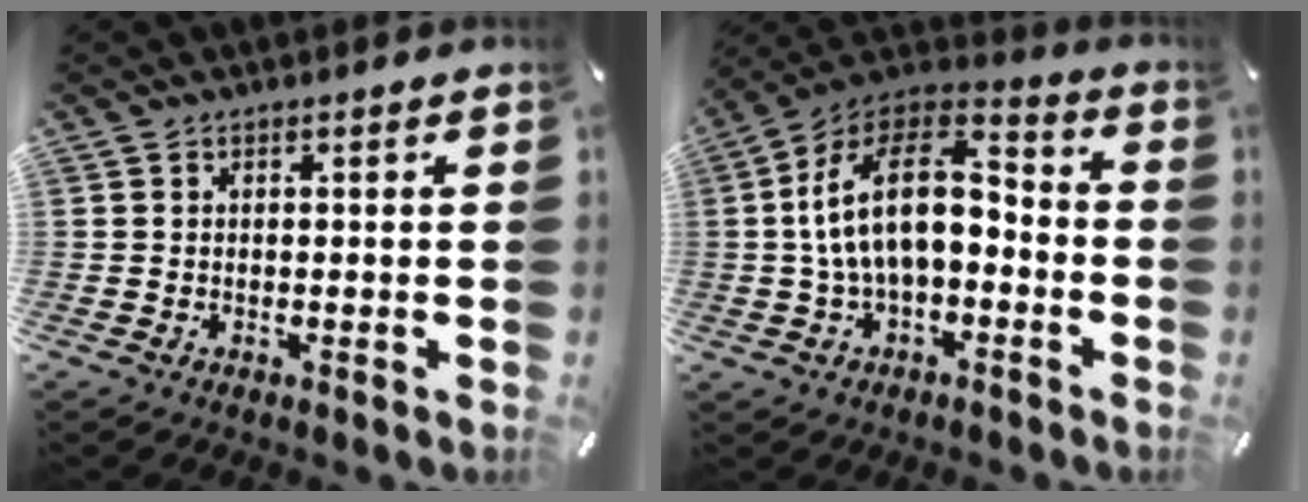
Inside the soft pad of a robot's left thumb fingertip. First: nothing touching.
{"total": 16.2, "force": [0.1, 10.0, 12.7], "torque": [-0.261, 0.014, -0.004]}